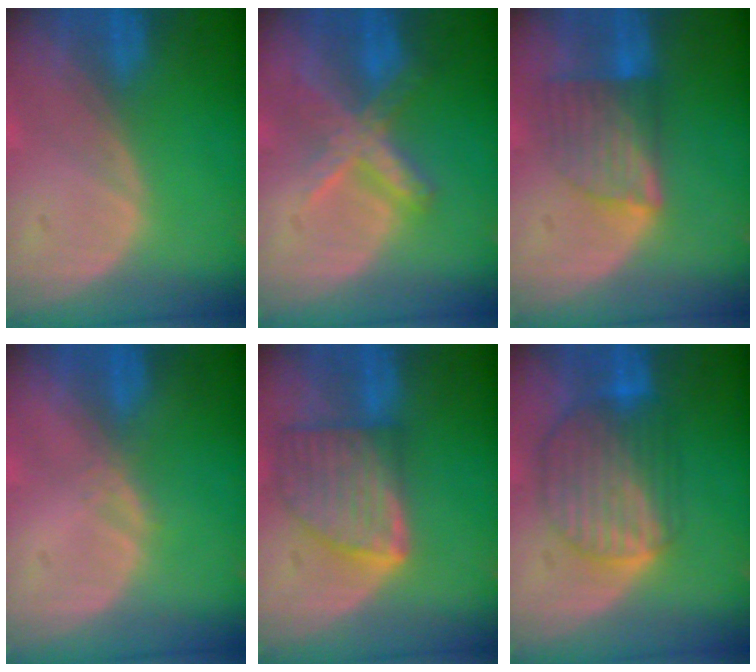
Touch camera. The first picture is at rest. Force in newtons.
{"total": 7.2, "press": 6.1, "slide": 3.8}
{"total": 7.2, "press": 6.3, "slide": 3.4}
{"total": 1.2, "press": 1.0, "slide": 0.7}
{"total": 8.2, "press": 7.3, "slide": 3.6}
{"total": 8.7, "press": 7.7, "slide": 4.1}